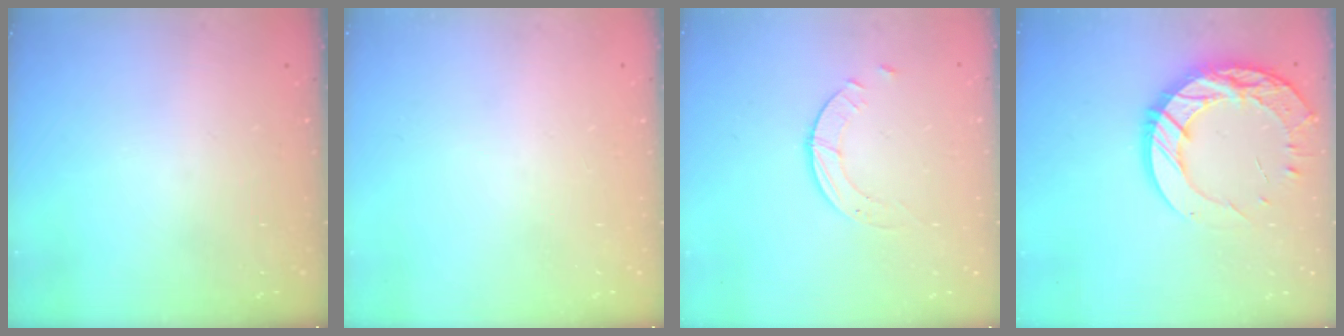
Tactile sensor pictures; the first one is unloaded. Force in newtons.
{"total": 0.0}
{"total": 1.8, "press": 1.8, "slide": 0.2}
{"total": 20.4, "press": 20.3, "slide": 1.7}